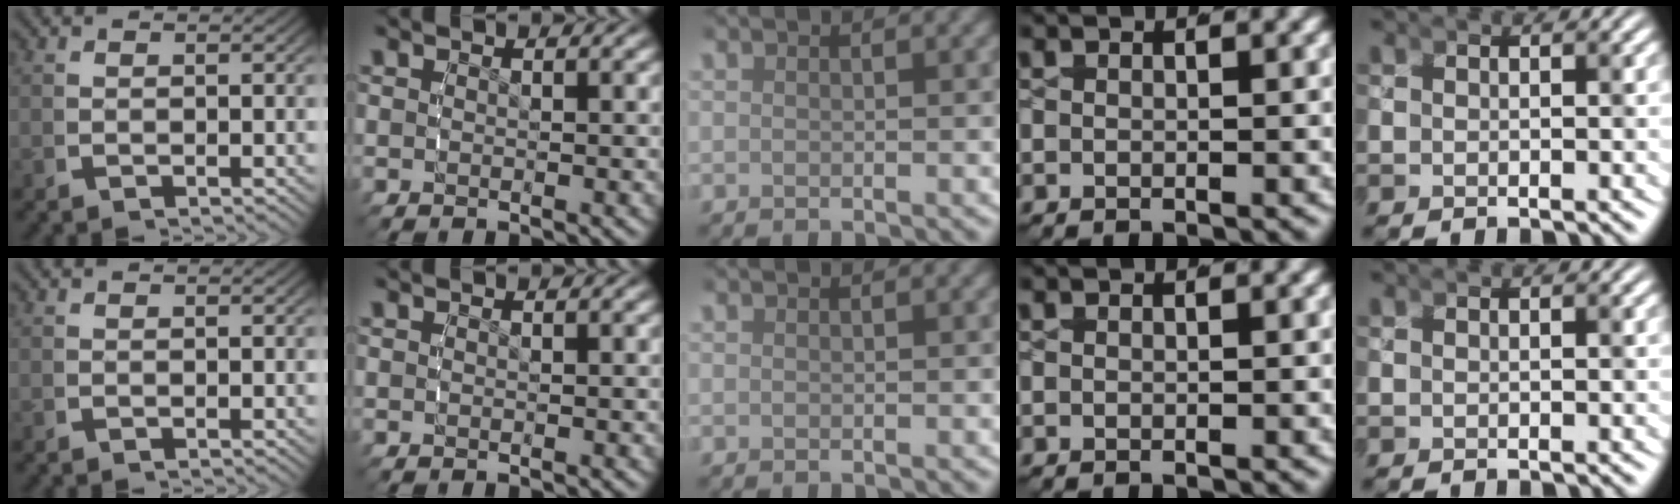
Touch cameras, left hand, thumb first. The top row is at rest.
{}